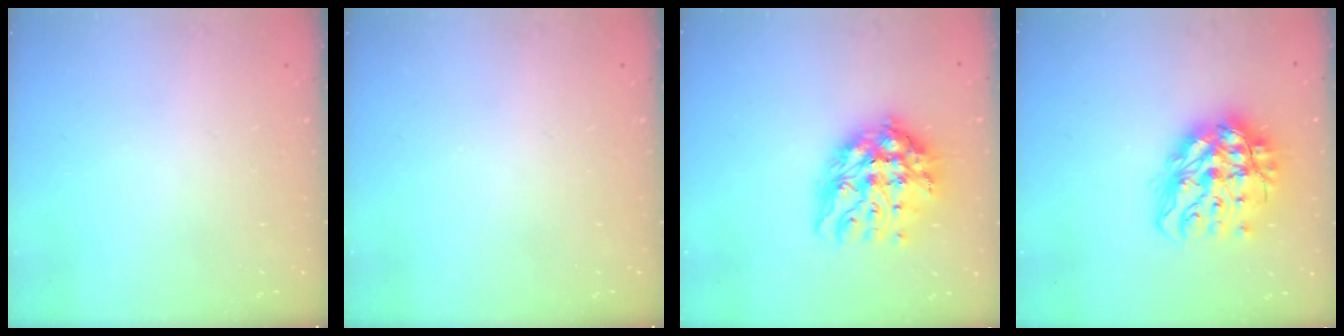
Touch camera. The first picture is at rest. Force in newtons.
{"total": 0.0}
{"total": 17.7, "press": 17.6, "slide": 1.4}
{"total": 16.6, "press": 16.6, "slide": 1.3}